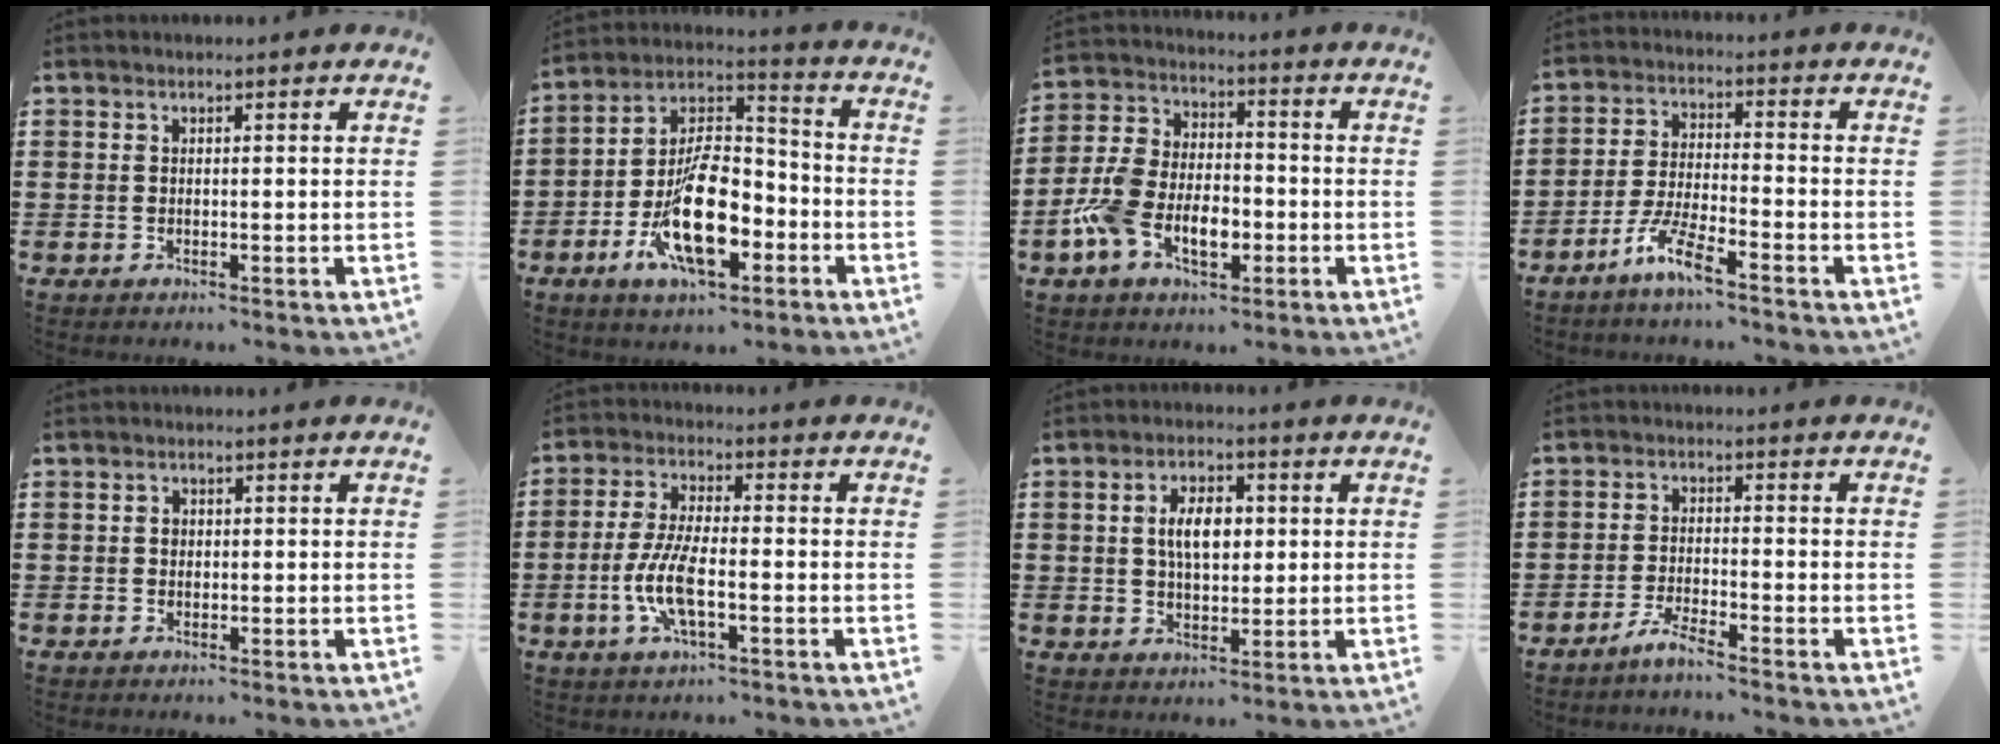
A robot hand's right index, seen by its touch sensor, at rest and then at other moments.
{"total": 14.7, "force": [-5.4, 7.1, 11.7], "torque": [-0.235, 0.007, -0.101]}
{"total": 9.2, "force": [-3.4, 5.7, 6.4], "torque": [-0.146, 0.010, -0.063]}
{"total": 6.3, "force": [-4.7, 0.3, 4.1], "torque": [-0.101, -0.012, -0.095]}
{"total": 0.9, "force": [0.1, 0.8, 0.4], "torque": [-0.010, 0.004, 0.003]}
{"total": 7.7, "force": [-2.3, 2.4, 6.9], "torque": [-0.157, -0.012, -0.048]}
{"total": 5.8, "force": [1.0, 3.2, 4.8], "torque": [-0.085, 0.006, 0.010]}
{"total": 2.9, "force": [-2.6, -0.2, 1.4], "torque": [-0.038, -0.001, -0.052]}